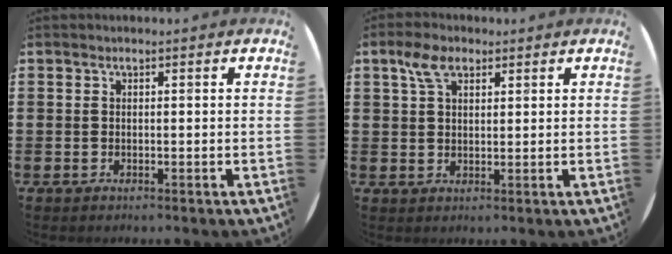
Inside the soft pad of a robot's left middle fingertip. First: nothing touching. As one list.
[{"total": 4.4, "force": [2.7, 2.3, 2.6], "torque": [-0.051, 0.007, 0.047]}]